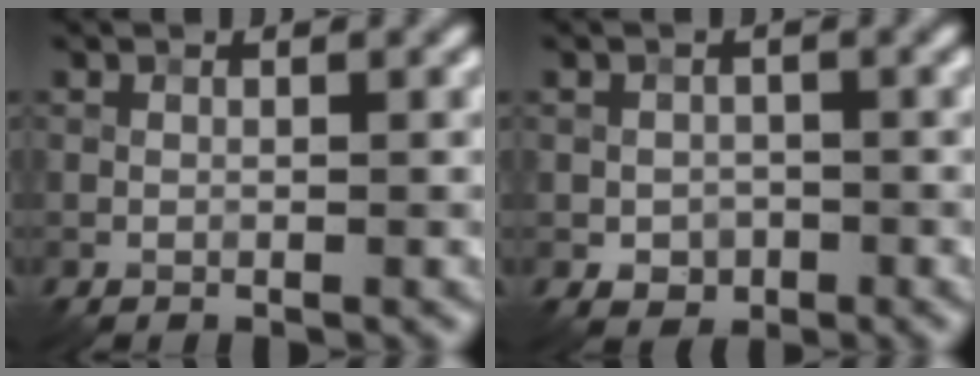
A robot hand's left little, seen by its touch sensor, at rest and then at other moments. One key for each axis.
{"total": 2.0, "fx": -0.6, "fy": 1.7, "fz": 0.8, "tx": -0.009, "ty": -0.004, "tz": -0.013}